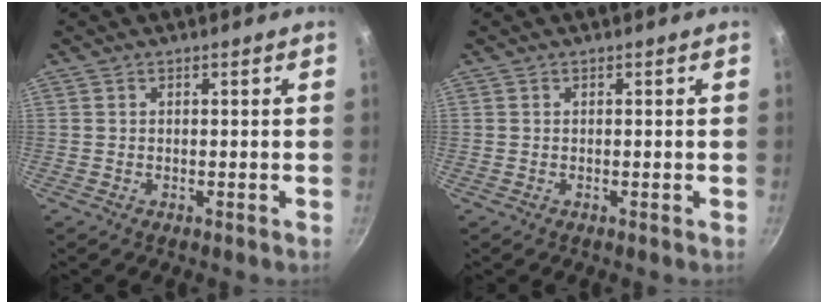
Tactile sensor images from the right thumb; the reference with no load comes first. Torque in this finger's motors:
{"motor_torque": [0.03, -0.11, -0.25, 0.05, -0.02]}